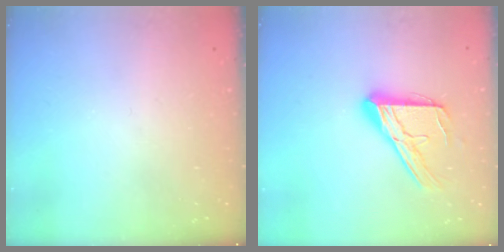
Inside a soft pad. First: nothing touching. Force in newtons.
{"total": 15.7, "press": 15.7, "slide": 1.5}